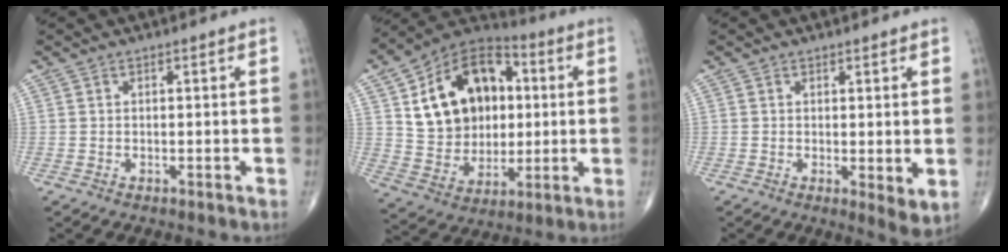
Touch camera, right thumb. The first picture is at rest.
{"total": 21.3, "force": [4.4, 15.4, 14.0], "torque": [-0.186, 0.008, 0.078]}
{"total": 4.0, "force": [0.1, 1.2, 3.8], "torque": [-0.059, -0.017, 0.002]}